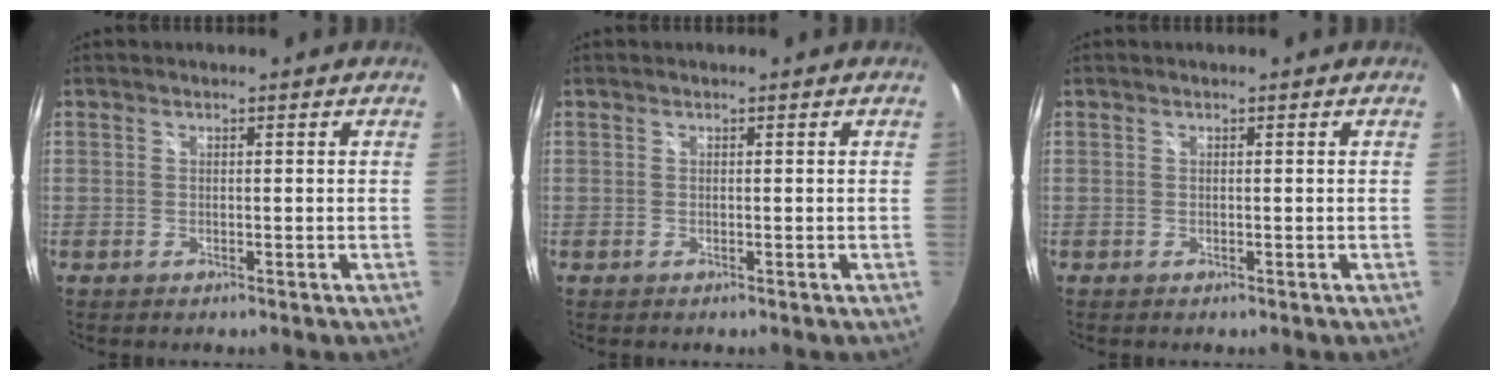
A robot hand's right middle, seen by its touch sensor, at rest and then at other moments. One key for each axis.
{"total": 0.0}
{"total": 0.0}